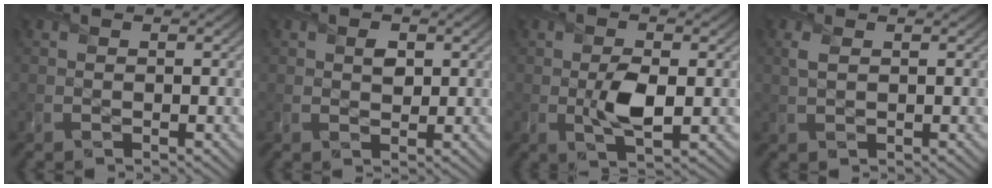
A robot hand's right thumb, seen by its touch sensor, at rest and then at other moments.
{"total": 1.9, "force": [0.7, 1.4, 1.0], "torque": [-0.016, -0.005, 0.010]}
{"total": 4.6, "force": [-0.3, 2.4, 3.9], "torque": [-0.082, -0.007, -0.003]}
{"total": 1.5, "force": [0.7, 0.7, 1.2], "torque": [-0.036, 0.004, 0.014]}